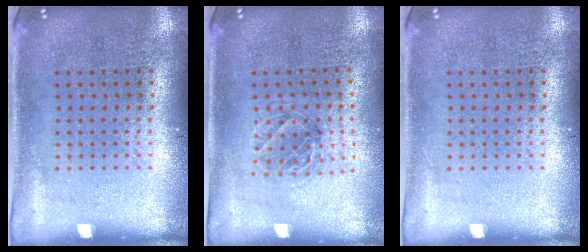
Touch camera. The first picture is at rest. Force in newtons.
{"total": 1.1, "press": 1.1, "slide": 0.2}
{"total": 0.0}